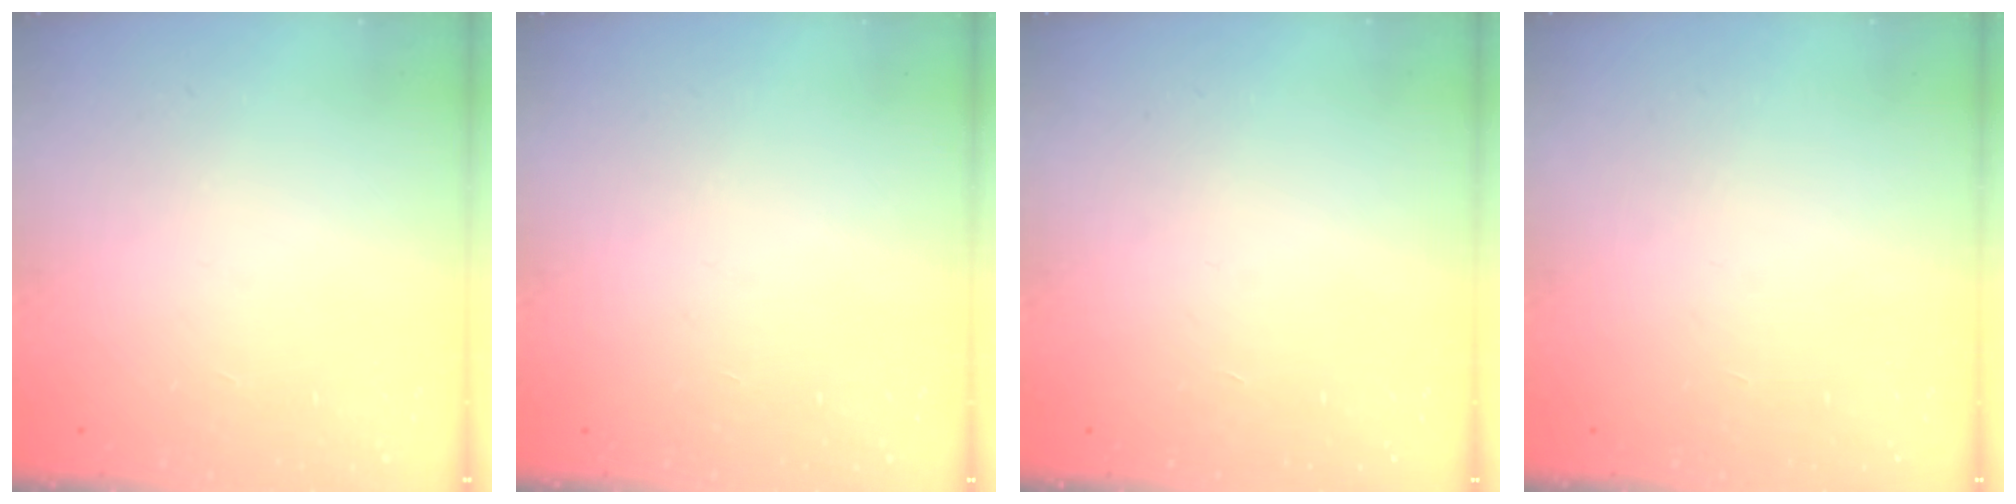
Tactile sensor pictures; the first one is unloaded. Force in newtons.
{"total": 0.0}
{"total": 0.0}
{"total": 0.0}